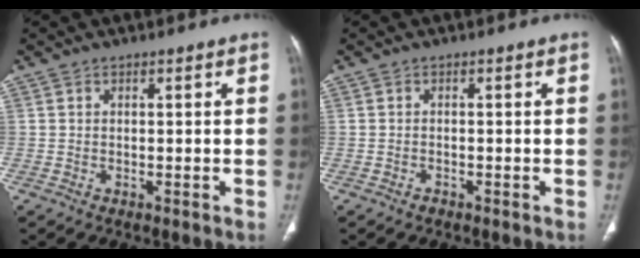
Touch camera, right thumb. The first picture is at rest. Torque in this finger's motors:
{"motor_torque": [-0.39, 0.26, -0.16, 0.03, 0.02]}